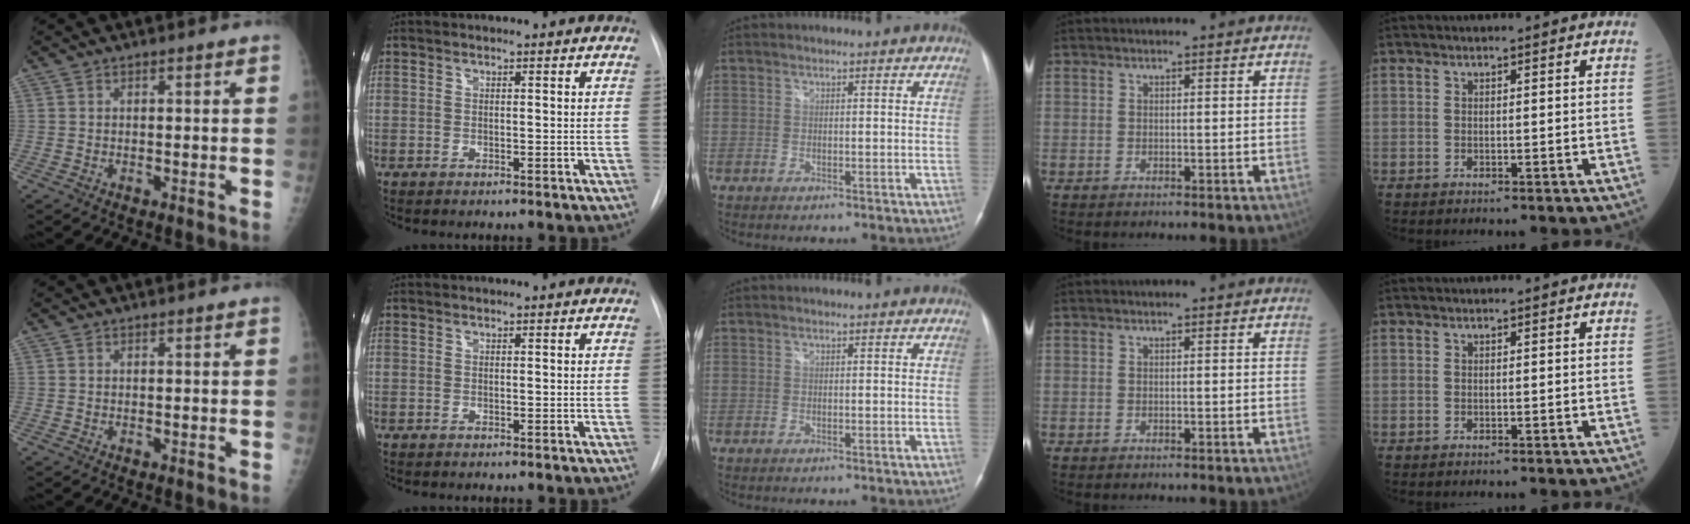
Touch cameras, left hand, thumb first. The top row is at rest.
{}